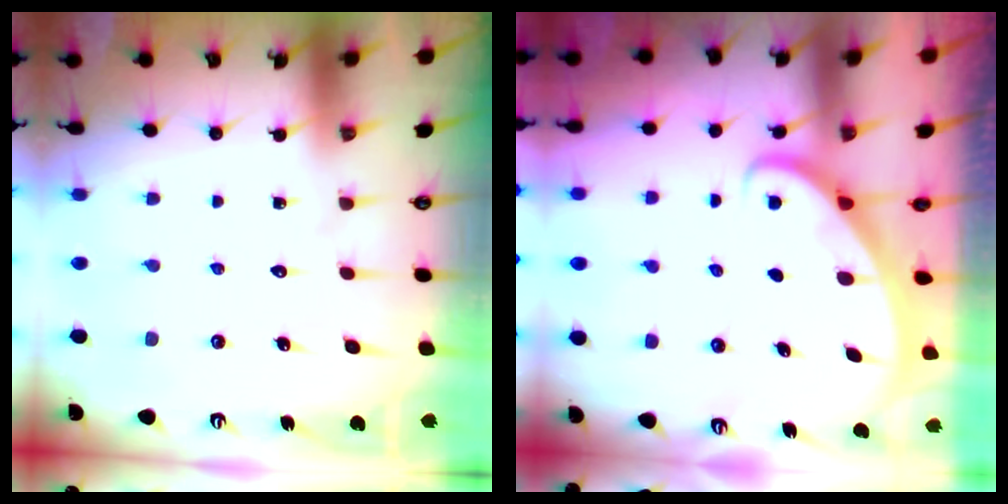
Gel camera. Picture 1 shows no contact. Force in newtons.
{"total": 2.6, "press": 2.6, "slide": 0.1}